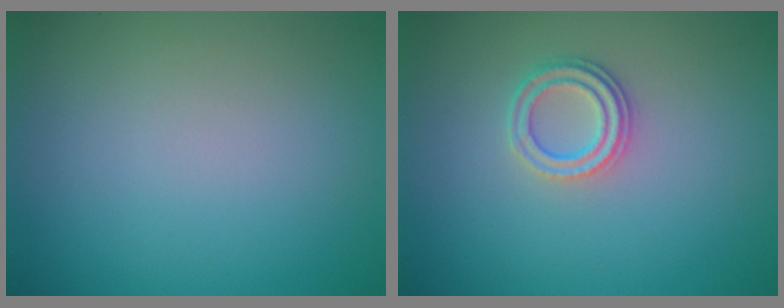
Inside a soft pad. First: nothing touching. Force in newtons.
{"total": 2.4, "press": 2.0, "slide": 1.2}